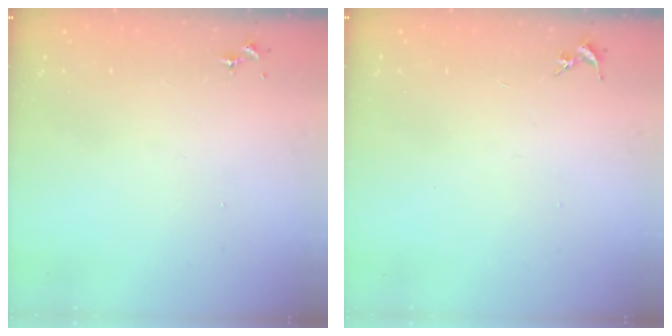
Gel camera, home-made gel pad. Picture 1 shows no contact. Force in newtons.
{"total": 0.0}